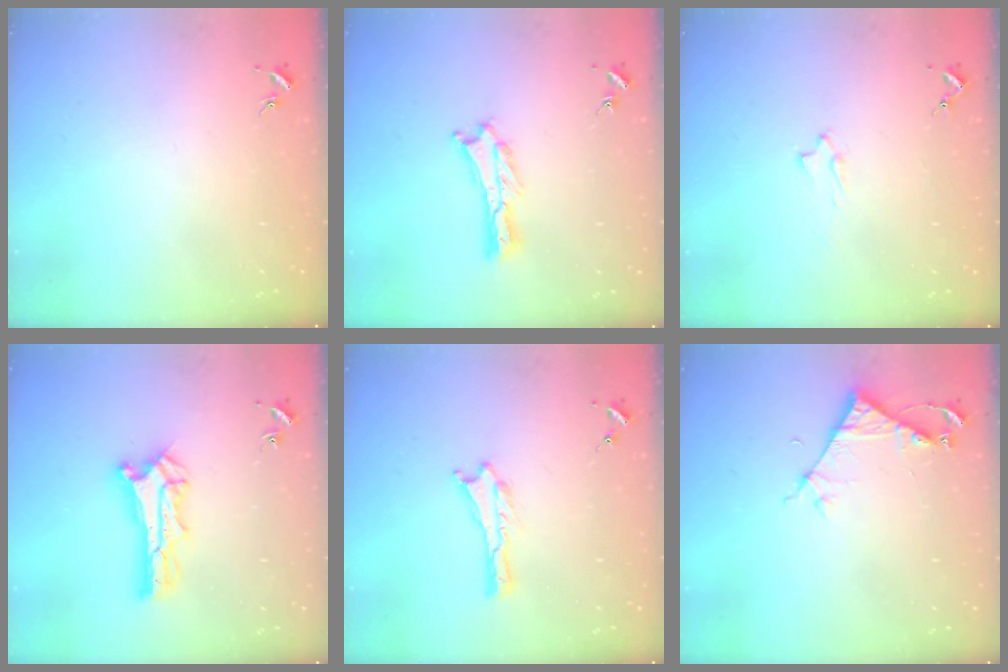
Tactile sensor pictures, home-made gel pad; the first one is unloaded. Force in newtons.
{"total": 0.7, "press": 0.7, "slide": 0.2}
{"total": 2.0, "press": 2.0, "slide": 0.4}
{"total": 2.7, "press": 2.7, "slide": 0.3}
{"total": 0.0}
{"total": 4.7, "press": 4.7, "slide": 0.3}